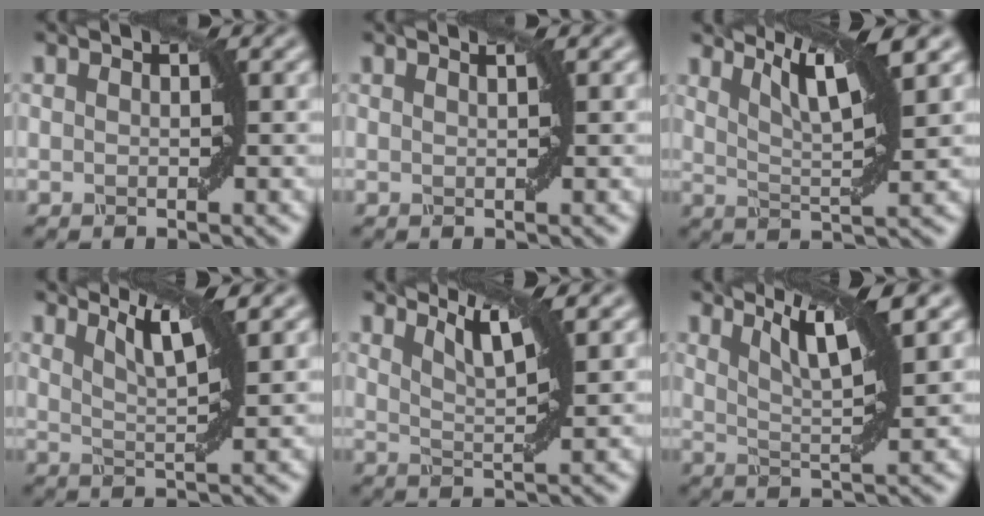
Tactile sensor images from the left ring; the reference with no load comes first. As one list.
[{"total": 1.3, "force": [0.7, 0.5, 0.9], "torque": [0.003, -0.003, -0.007]}, {"total": 5.9, "force": [3.5, 1.2, 4.6], "torque": [-0.072, 0.009, 0.065]}, {"total": 3.8, "force": [2.2, 0.8, 3.0], "torque": [-0.048, 0.006, 0.039]}, {"total": 3.6, "force": [2.3, 0.8, 2.6], "torque": [-0.043, 0.005, 0.042]}, {"total": 5.3, "force": [2.9, 1.0, 4.3], "torque": [-0.070, 0.007, 0.055]}]